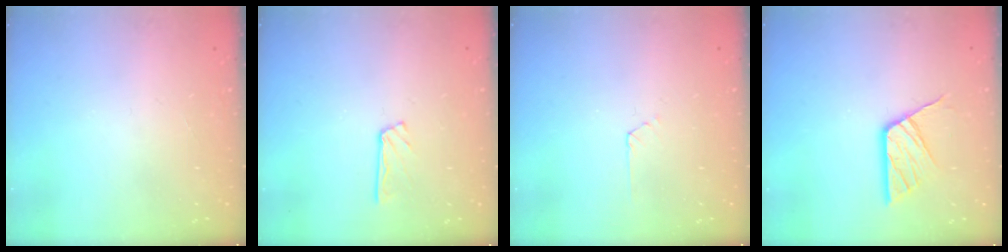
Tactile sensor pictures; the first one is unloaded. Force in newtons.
{"total": 5.3, "press": 5.3, "slide": 0.3}
{"total": 2.2, "press": 2.2, "slide": 0.3}
{"total": 11.4, "press": 11.4, "slide": 1.0}